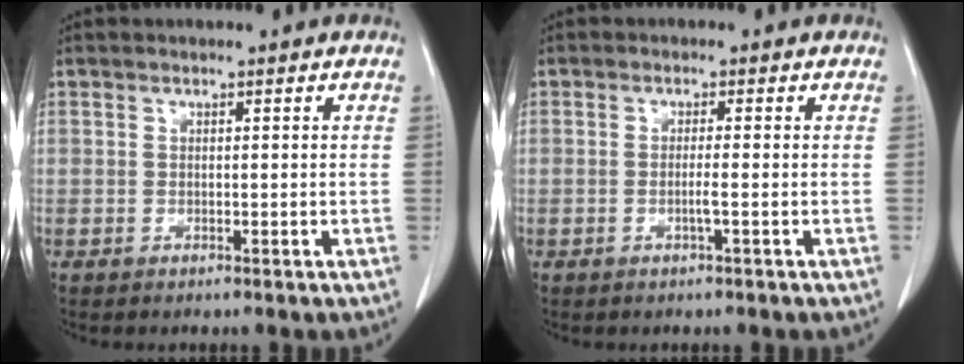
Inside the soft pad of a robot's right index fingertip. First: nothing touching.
{"total": 1.5, "force": [-0.4, -0.3, 1.4], "torque": [-0.027, 0.001, -0.008]}